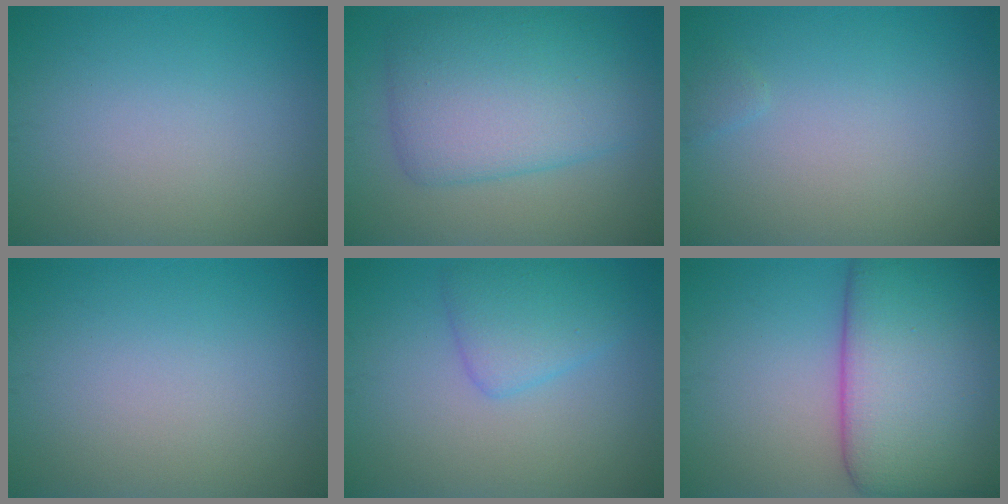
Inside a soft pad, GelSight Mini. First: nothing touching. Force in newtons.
{"total": 7.7, "press": 7.7, "slide": 0.1}
{"total": 0.6, "press": 0.6, "slide": 0.1}
{"total": 0.0}
{"total": 3.2, "press": 3.2, "slide": 0.2}
{"total": 13.6, "press": 13.6, "slide": 0.8}